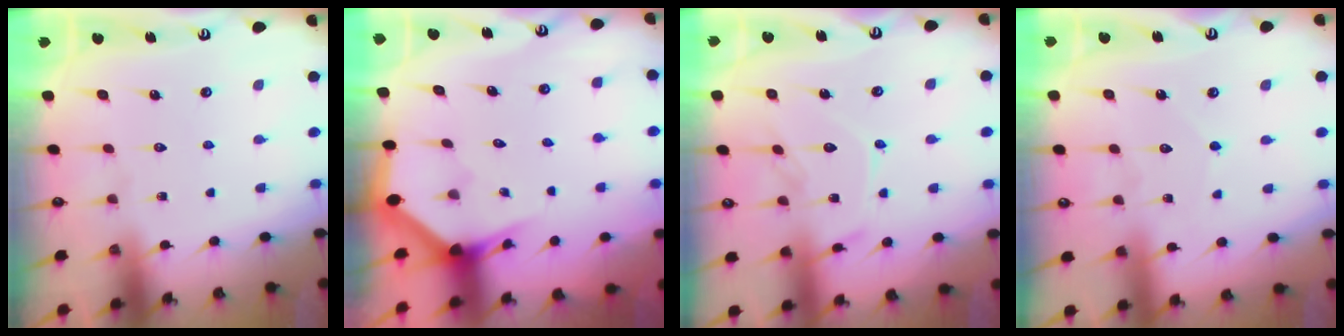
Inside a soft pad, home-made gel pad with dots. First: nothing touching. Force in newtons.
{"total": 2.9, "press": 2.9, "slide": 0.0}
{"total": 12.1, "press": 12.0, "slide": 0.4}
{"total": 4.1, "press": 4.1, "slide": 0.5}